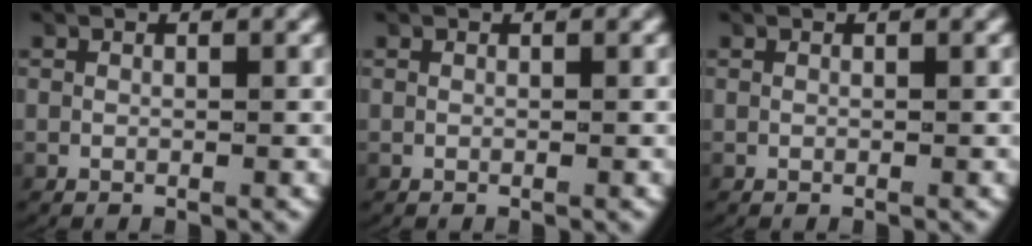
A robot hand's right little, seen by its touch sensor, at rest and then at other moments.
{"total": 0.0}
{"total": 0.0}